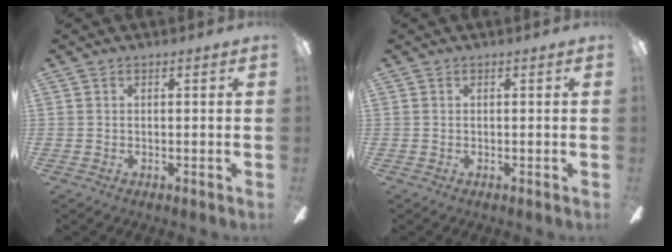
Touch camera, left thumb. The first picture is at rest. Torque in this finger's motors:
{"motor_torque": [0.00, 0.00, -0.01, 0.01, 0.00]}